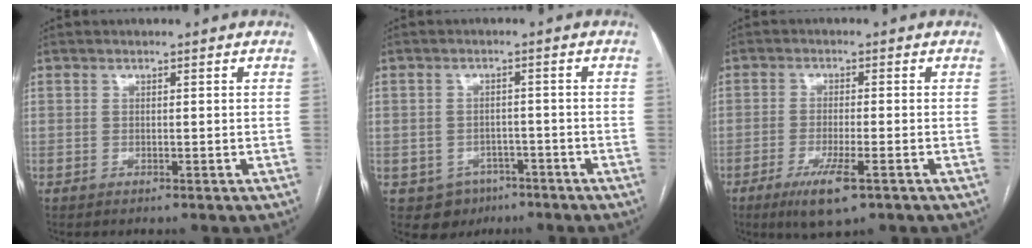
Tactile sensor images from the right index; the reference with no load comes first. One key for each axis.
{"total": 5.5, "fx": -3.0, "fy": 4.5, "fz": 0.8, "tx": -0.005, "ty": 0.010, "tz": -0.036}
{"total": 6.6, "fx": -3.6, "fy": 0.7, "fz": 5.5, "tx": -0.104, "ty": -0.016, "tz": -0.059}